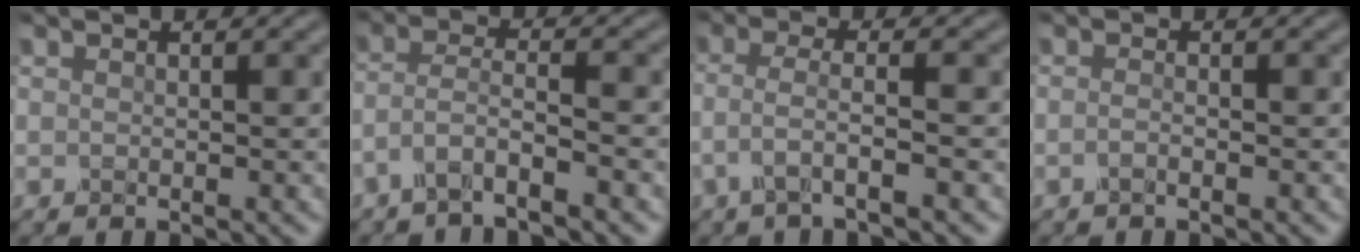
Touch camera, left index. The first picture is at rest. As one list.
[{"total": 3.4, "force": [-2.2, 0.5, 2.5], "torque": [-0.052, 0.007, -0.054]}, {"total": 3.2, "force": [-1.3, 0.6, 2.8], "torque": [-0.052, 0.004, -0.037]}, {"total": 0.9, "force": [-0.5, 0.2, 0.7], "torque": [-0.014, -0.002, -0.011]}]